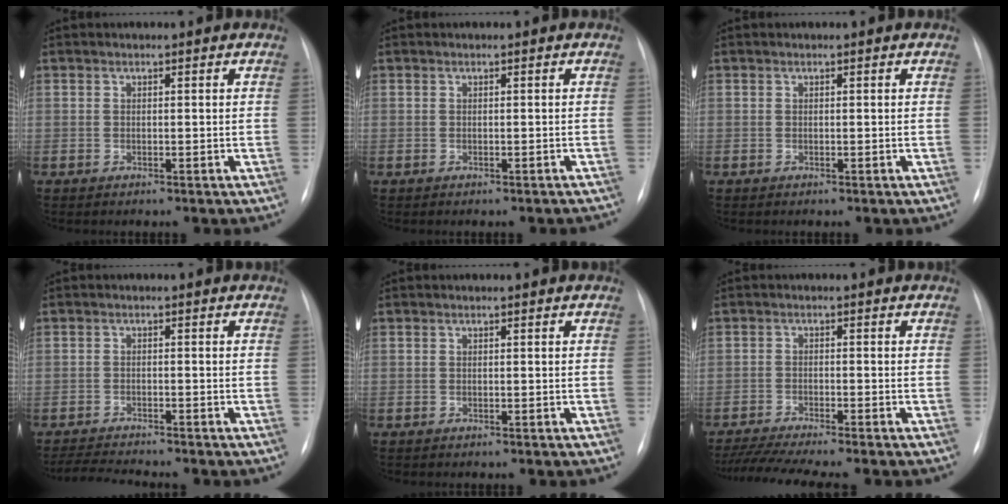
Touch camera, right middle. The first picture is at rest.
{"total": 1.6, "force": [-1.4, 0.5, 0.5], "torque": [-0.005, 0.004, -0.017]}
{"total": 0.0}
{"total": 4.9, "force": [-4.7, -0.5, 1.4], "torque": [-0.026, -0.020, -0.079]}
{"total": 0.0}
{"total": 9.4, "force": [-8.2, -0.7, 4.6], "torque": [-0.069, -0.017, -0.130]}